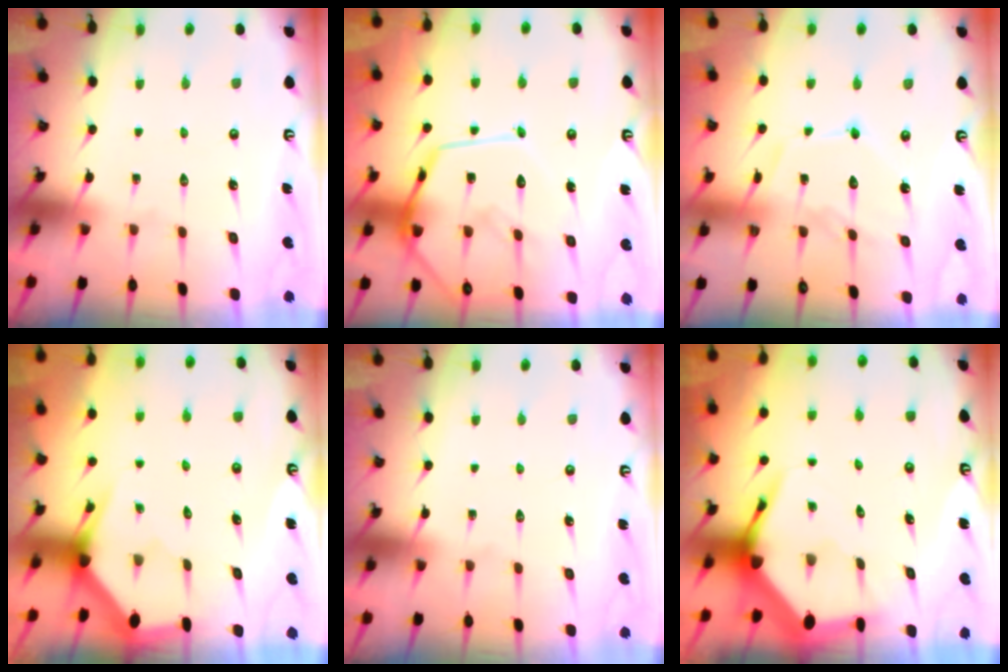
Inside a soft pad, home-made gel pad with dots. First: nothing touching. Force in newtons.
{"total": 16.0, "press": 16.0, "slide": 1.4}
{"total": 11.9, "press": 11.9, "slide": 0.7}
{"total": 3.1, "press": 3.1, "slide": 0.0}
{"total": 0.0}
{"total": 5.9, "press": 5.9, "slide": 0.6}